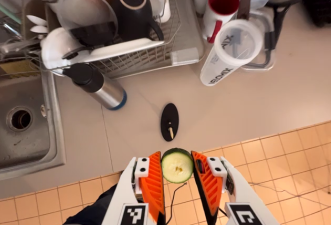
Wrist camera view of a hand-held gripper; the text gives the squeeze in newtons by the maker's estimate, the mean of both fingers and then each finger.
{"total": 7.7, "left": 7.6, "right": 7.7}